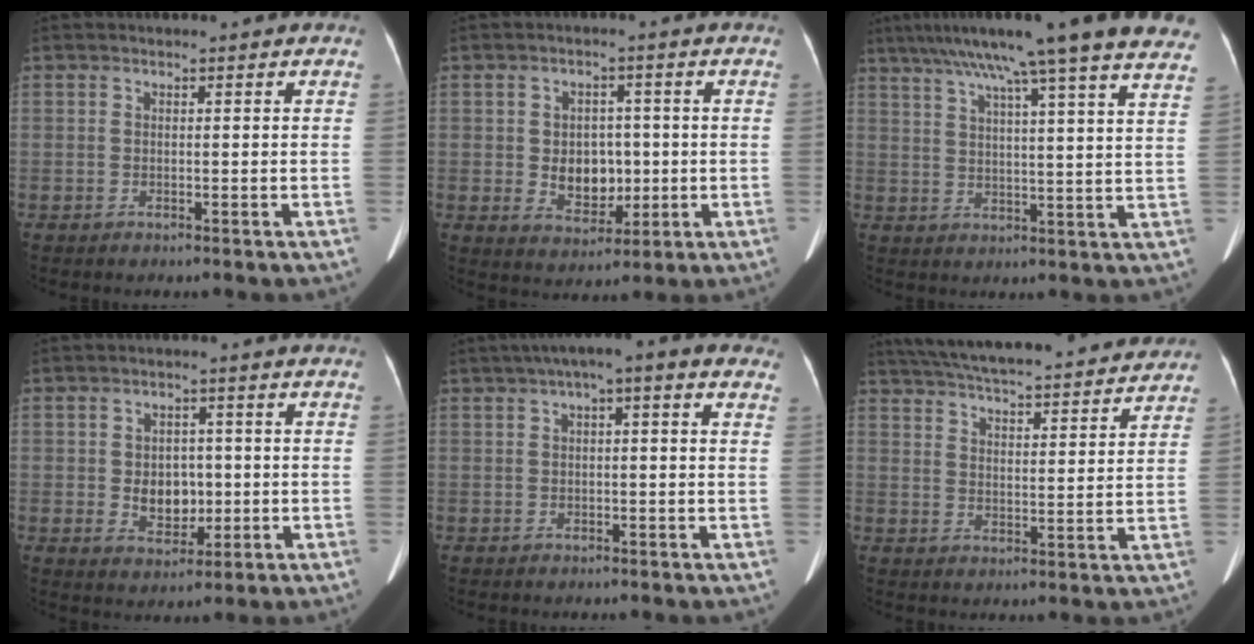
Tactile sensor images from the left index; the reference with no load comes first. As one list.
[{"total": 6.3, "force": [-0.3, 4.5, 4.3], "torque": [-0.070, 0.003, 0.006]}, {"total": 25.1, "force": [20.0, -0.3, 15.1], "torque": [-0.231, 0.004, 0.260]}, {"total": 5.4, "force": [-0.3, 3.9, 3.6], "torque": [-0.060, 0.004, 0.005]}, {"total": 9.3, "force": [5.2, 1.8, 7.5], "torque": [-0.101, 0.049, 0.063]}, {"total": 24.4, "force": [22.1, 3.3, 9.8], "torque": [-0.168, 0.011, 0.301]}]